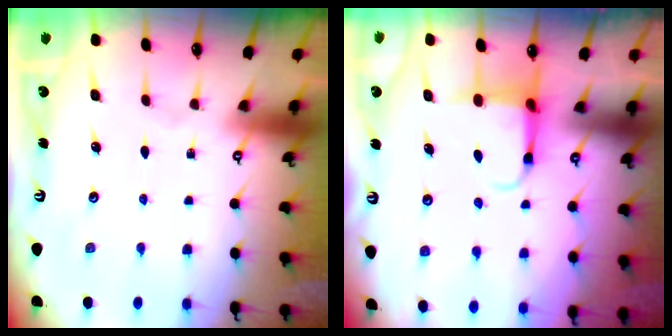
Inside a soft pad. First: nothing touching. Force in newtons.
{"total": 4.2, "press": 4.1, "slide": 1.1}